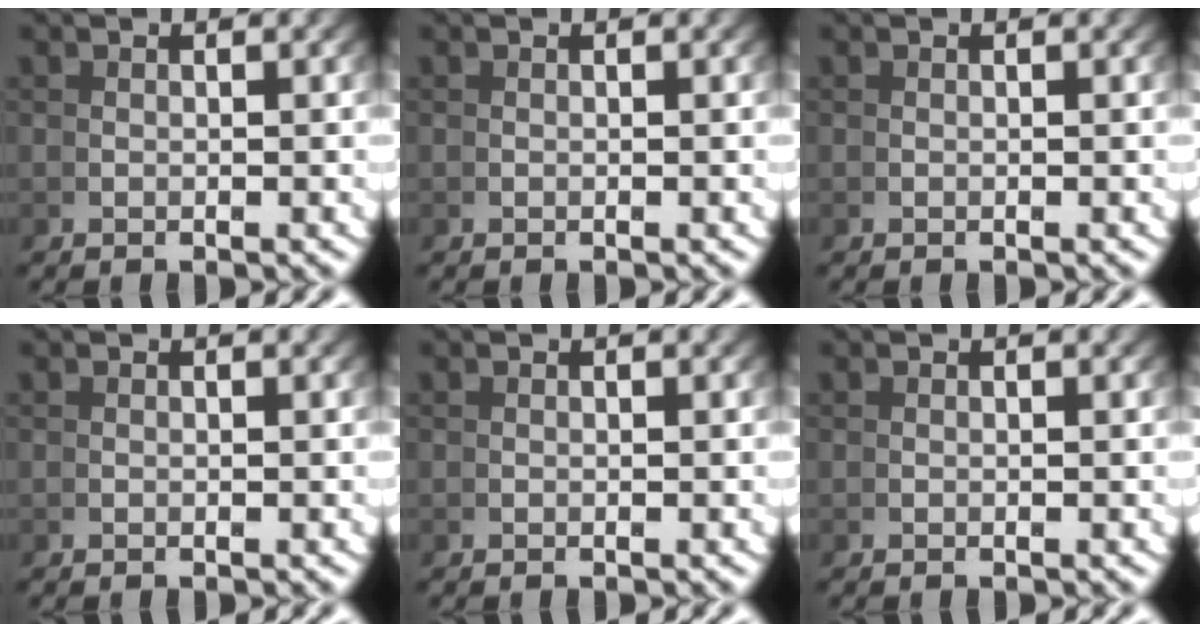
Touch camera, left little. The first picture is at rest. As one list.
[{"total": 0.0}, {"total": 0.0}, {"total": 0.0}, {"total": 0.0}, {"total": 0.0}]